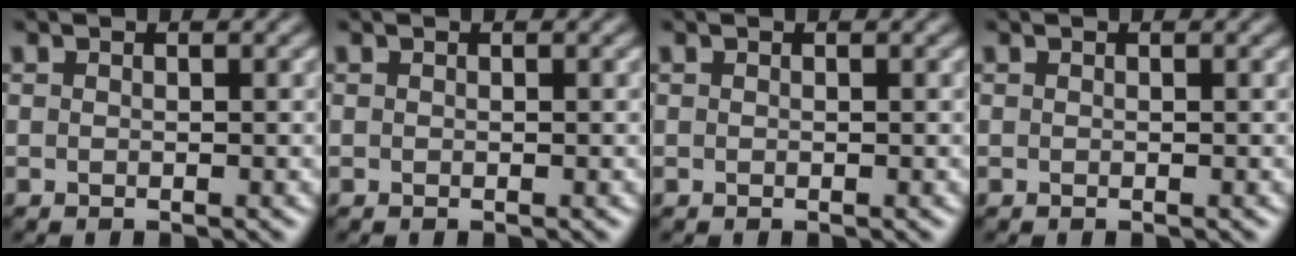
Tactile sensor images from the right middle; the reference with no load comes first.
{"total": 0.0}
{"total": 0.0}
{"total": 0.0}